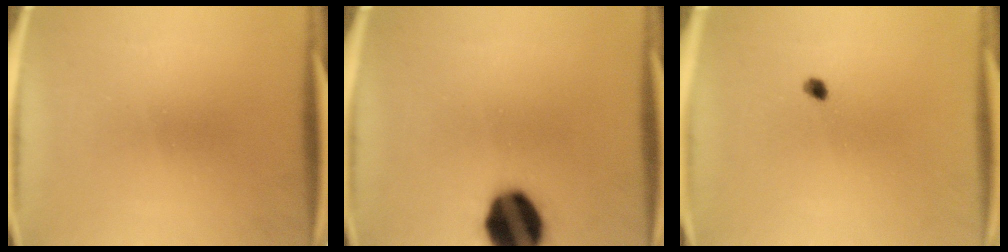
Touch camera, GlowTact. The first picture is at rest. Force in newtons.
{"total": 16.3}
{"total": 1.2}